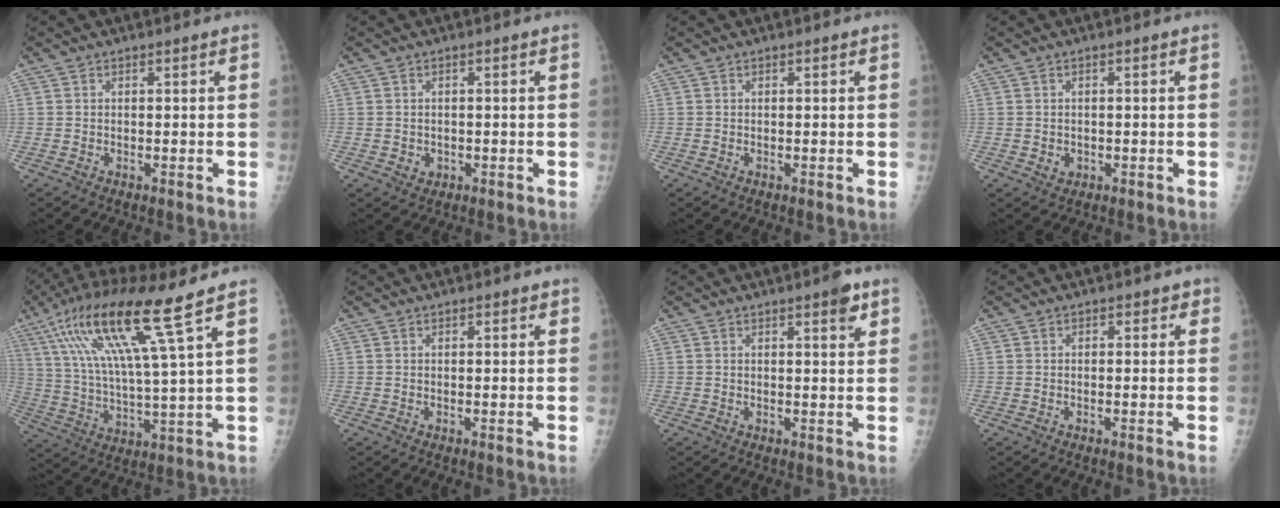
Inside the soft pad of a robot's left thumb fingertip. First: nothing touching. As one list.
[{"total": 1.9, "force": [-0.5, 1.7, 0.7], "torque": [-0.003, 0.002, 0.000]}, {"total": 0.0}, {"total": 1.8, "force": [-0.5, 1.6, 0.7], "torque": [-0.004, 0.002, 0.001]}, {"total": 17.4, "force": [9.4, 0.6, 14.7], "torque": [-0.294, -0.024, 0.173]}, {"total": 0.9, "force": [0.5, 0.4, 0.6], "torque": [-0.005, 0.000, 0.006]}, {"total": 3.2, "force": [1.9, 0.7, 2.5], "torque": [-0.028, -0.009, 0.022]}, {"total": 1.4, "force": [0.4, 1.1, 0.8], "torque": [0.007, 0.004, -0.003]}]